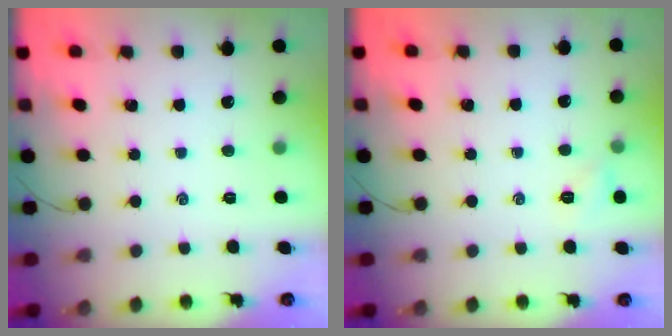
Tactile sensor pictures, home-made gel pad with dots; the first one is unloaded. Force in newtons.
{"total": 4.2, "press": 4.0, "slide": 1.0}